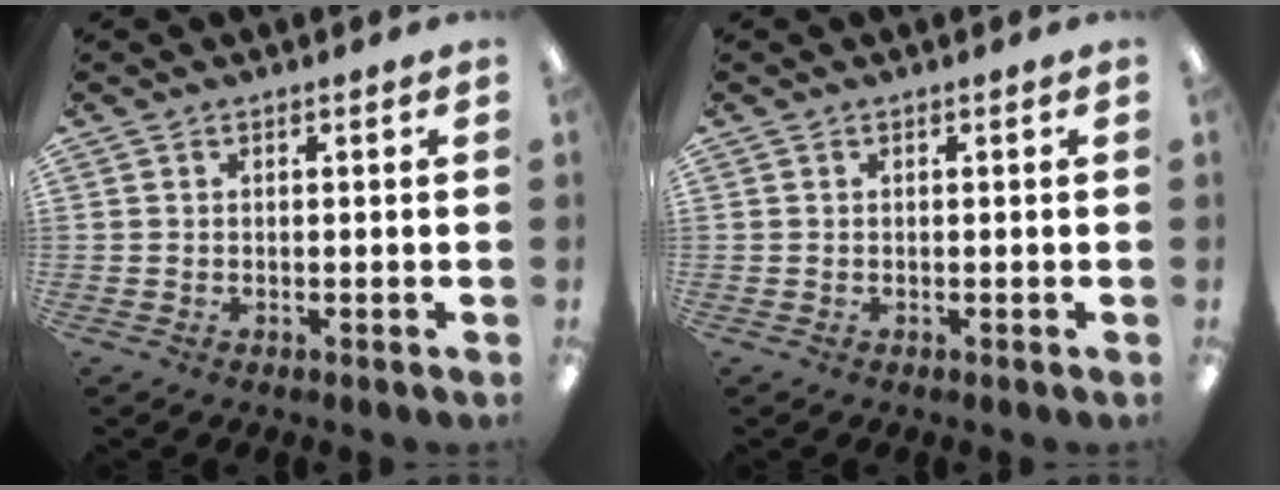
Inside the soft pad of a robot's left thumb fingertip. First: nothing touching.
{"total": 0.0}